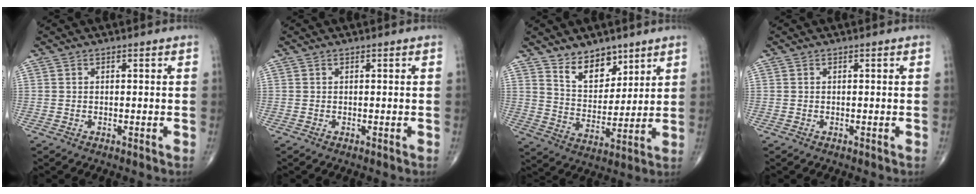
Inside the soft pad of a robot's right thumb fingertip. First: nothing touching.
{"total": 0.0}
{"total": 9.4, "force": [6.7, 5.2, 4.1], "torque": [-0.036, -0.053, 0.125]}
{"total": 0.0}